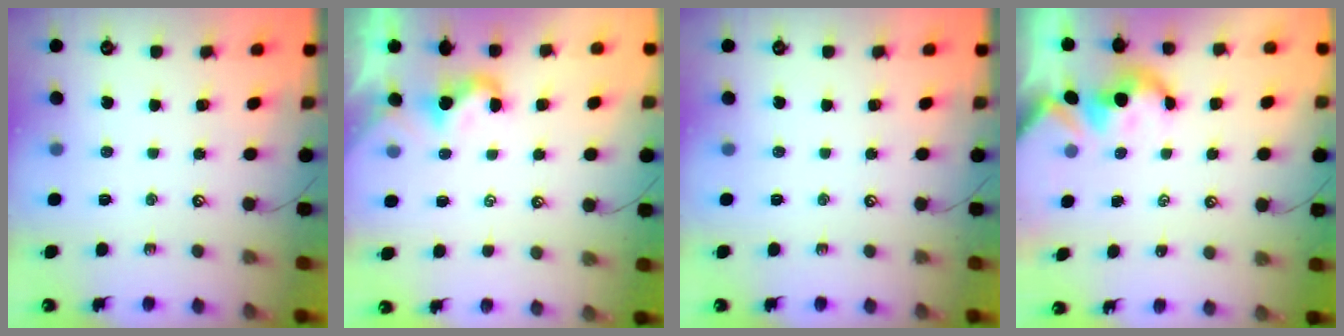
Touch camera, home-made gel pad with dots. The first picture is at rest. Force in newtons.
{"total": 2.1, "press": 2.0, "slide": 0.4}
{"total": 0.0}
{"total": 1.5, "press": 1.5, "slide": 0.1}